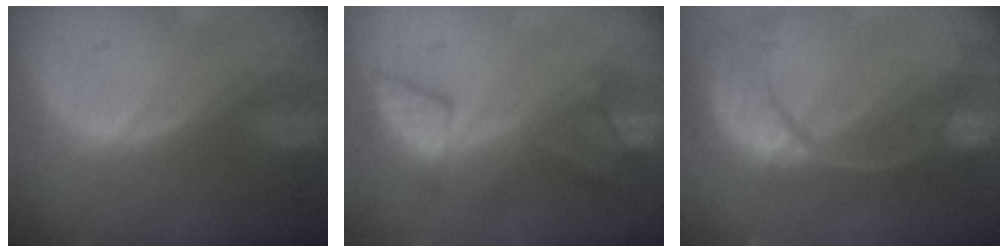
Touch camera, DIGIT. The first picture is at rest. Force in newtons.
{"total": 7.5, "press": 7.4, "slide": 1.5}
{"total": 13.1, "press": 10.6, "slide": 7.7}